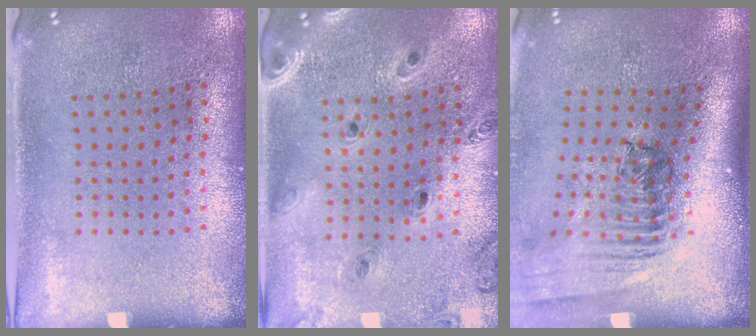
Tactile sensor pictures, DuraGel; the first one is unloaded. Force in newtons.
{"total": 1.4, "press": 1.4, "slide": 0.1}
{"total": 2.6, "press": 1.7, "slide": 1.9}